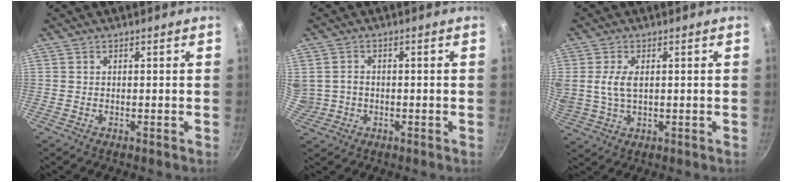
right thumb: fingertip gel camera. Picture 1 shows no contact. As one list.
[{"total": 6.3, "force": [-0.1, 5.6, 2.9], "torque": [-0.060, 0.014, 0.005]}, {"total": 5.9, "force": [1.0, 3.3, 4.8], "torque": [-0.096, -0.001, 0.021]}]